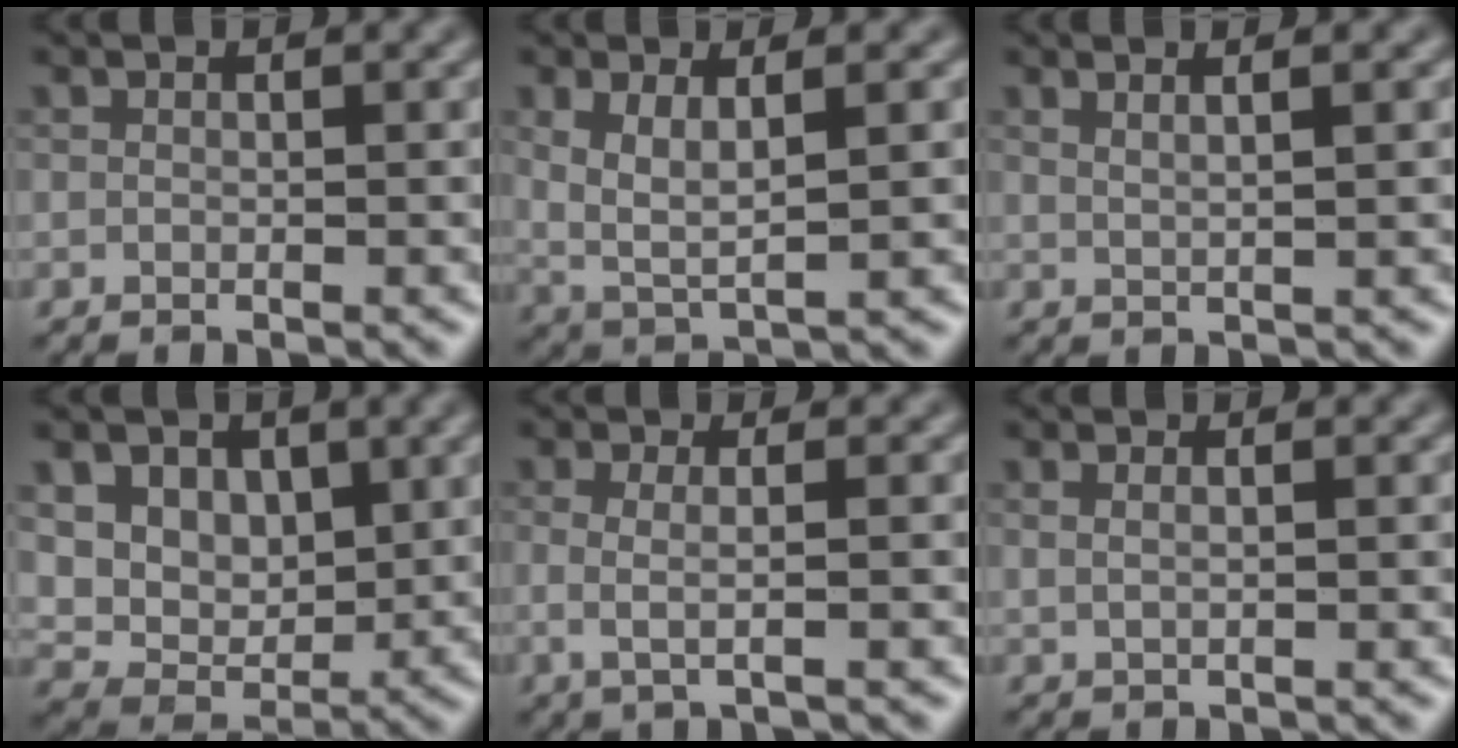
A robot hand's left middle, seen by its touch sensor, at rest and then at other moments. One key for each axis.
{"total": 3.6, "fx": 1.1, "fy": 1.2, "fz": 3.3, "tx": -0.071, "ty": -0.008, "tz": 0.025}
{"total": 3.0, "fx": 1.5, "fy": 1.2, "fz": 2.4, "tx": -0.014, "ty": 0.006, "tz": -0.005}
{"total": 7.2, "fx": 2.9, "fy": 5.3, "fz": 3.9, "tx": -0.079, "ty": -0.010, "tz": 0.062}
{"total": 2.3, "fx": -0.1, "fy": 0.7, "fz": 2.2, "tx": -0.038, "ty": -0.006, "tz": -0.008}
{"total": 1.6, "fx": 0.7, "fy": 0.8, "fz": 1.2, "tx": -0.010, "ty": -0.007, "tz": 0.003}